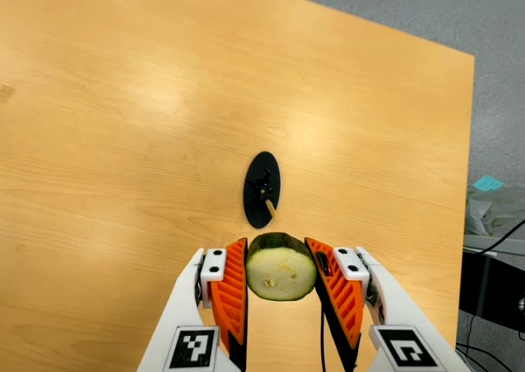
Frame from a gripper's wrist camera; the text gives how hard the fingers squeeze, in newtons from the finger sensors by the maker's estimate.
{"total": 10.8, "left": 9.8, "right": 11.8}